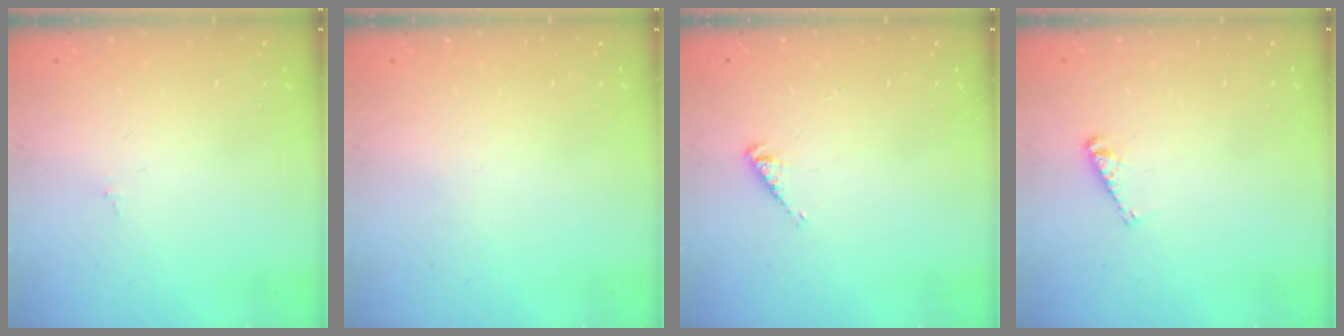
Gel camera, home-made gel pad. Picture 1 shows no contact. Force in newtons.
{"total": 0.0}
{"total": 2.7, "press": 2.7, "slide": 0.3}
{"total": 3.3, "press": 3.3, "slide": 0.3}